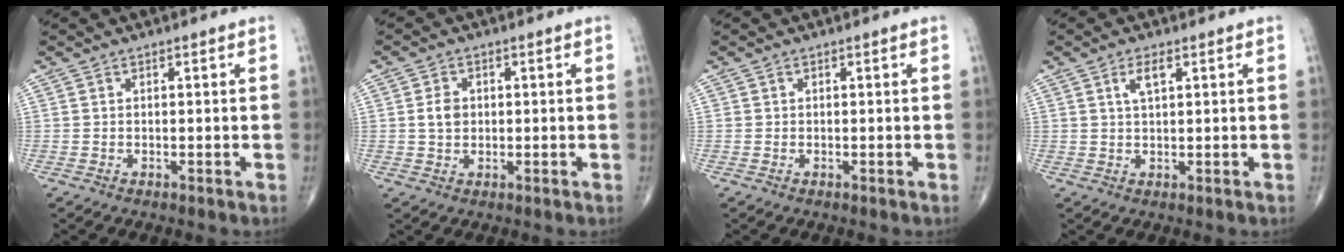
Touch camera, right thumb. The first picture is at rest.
{"total": 3.3, "force": [0.3, 2.6, 2.1], "torque": [-0.032, 0.003, 0.004]}
{"total": 0.0}
{"total": 3.0, "force": [1.3, 1.1, 2.4], "torque": [-0.048, 0.000, 0.027]}